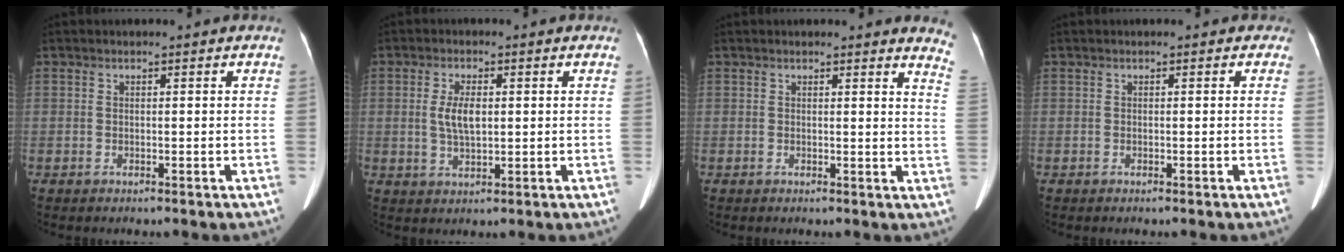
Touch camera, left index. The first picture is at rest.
{"total": 4.5, "force": [0.5, 1.8, 4.1], "torque": [-0.090, 0.005, 0.014]}
{"total": 5.4, "force": [5.2, 0.2, 1.3], "torque": [-0.010, -0.040, 0.022]}
{"total": 0.0}